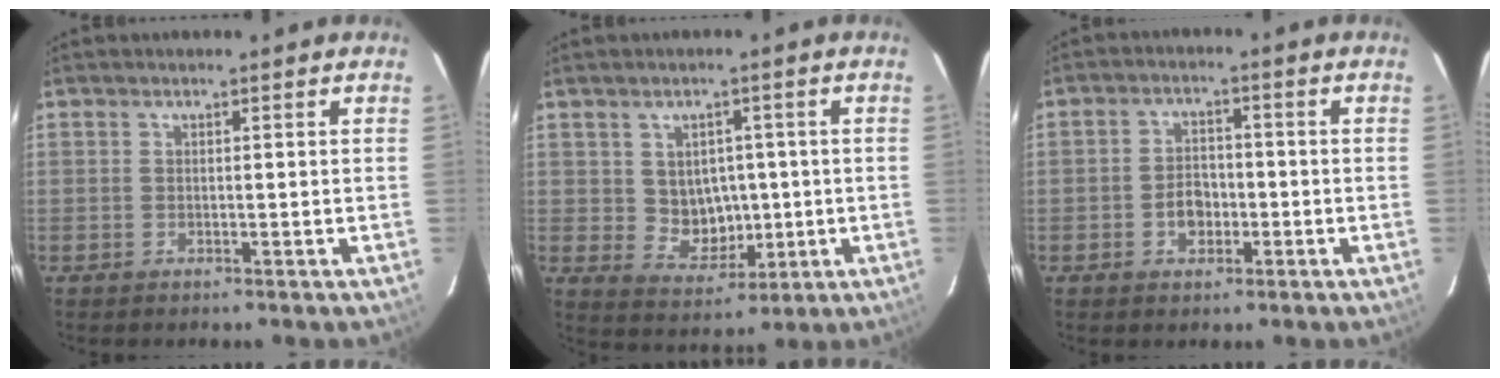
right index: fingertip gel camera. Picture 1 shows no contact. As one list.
[{"total": 6.7, "force": [0.3, 6.1, 2.8], "torque": [-0.053, 0.003, 0.025]}, {"total": 4.7, "force": [-1.5, 3.5, 2.7], "torque": [-0.052, 0.010, -0.022]}]